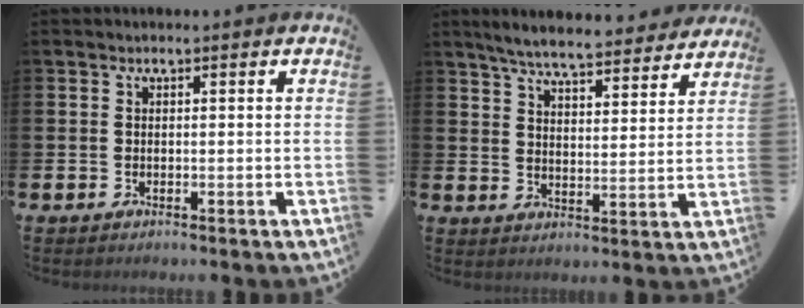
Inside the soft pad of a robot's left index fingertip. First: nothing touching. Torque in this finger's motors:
{"motor_torque": [0.38, -0.51, 0.73, 0.21]}